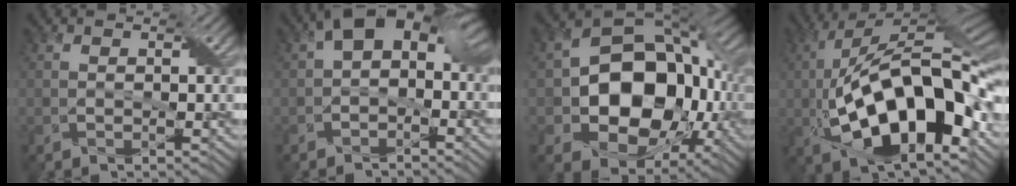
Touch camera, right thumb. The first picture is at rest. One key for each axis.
{"total": 10.0, "fx": 1.2, "fy": 6.4, "fz": 7.6, "tx": -0.114, "ty": -0.004, "tz": 0.019}
{"total": 15.3, "fx": -1.3, "fy": 11.4, "fz": 10.2, "tx": -0.167, "ty": -0.025, "tz": -0.022}
{"total": 18.9, "fx": -3.7, "fy": 7.3, "fz": 17.0, "tx": -0.308, "ty": 0.025, "tz": -0.074}